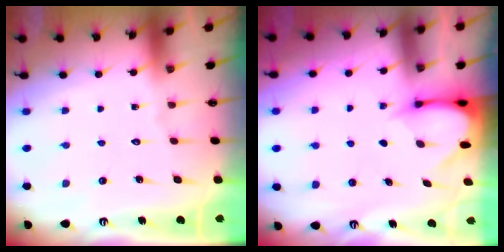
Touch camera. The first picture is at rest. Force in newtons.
{"total": 3.4, "press": 3.4, "slide": 0.3}